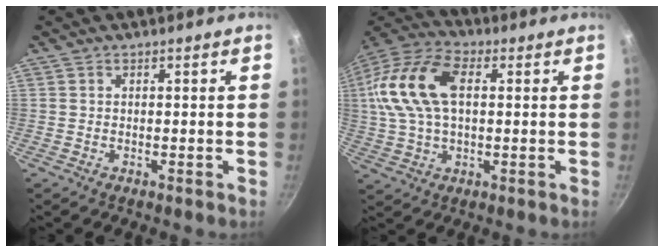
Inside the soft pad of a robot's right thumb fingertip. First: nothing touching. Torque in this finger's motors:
{"motor_torque": [1.25, 3.75, 1.32, -0.45, 0.20]}